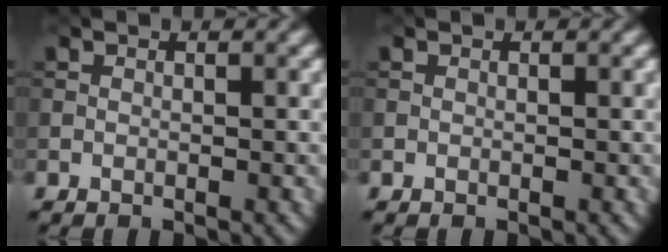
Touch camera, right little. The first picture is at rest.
{"total": 0.0}